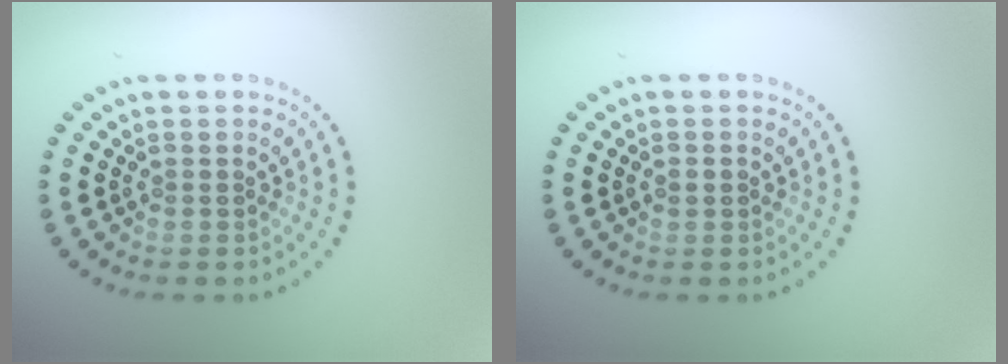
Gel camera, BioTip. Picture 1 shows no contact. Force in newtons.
{"total": 0.8, "press": 0.8, "slide": 0.1}